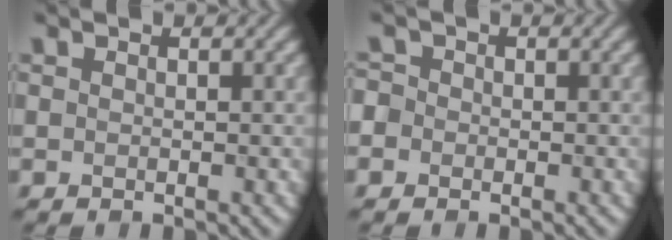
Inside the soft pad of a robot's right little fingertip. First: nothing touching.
{"total": 1.6, "force": [-0.4, 1.5, 0.4], "torque": [0.005, 0.010, -0.022]}